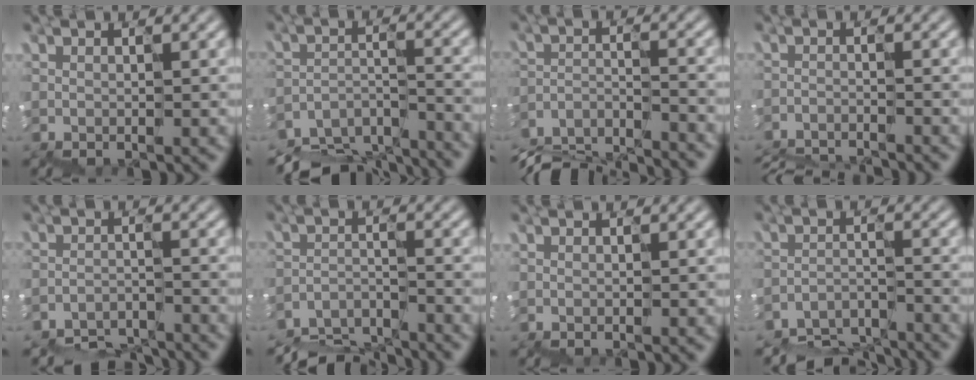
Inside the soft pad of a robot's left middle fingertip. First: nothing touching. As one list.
[{"total": 9.7, "force": [-9.5, 1.6, 0.8], "torque": [-0.031, -0.008, -0.143]}, {"total": 11.1, "force": [-10.9, 1.5, 1.2], "torque": [-0.036, -0.021, -0.169]}, {"total": 6.7, "force": [-6.6, 0.7, 1.2], "torque": [-0.013, -0.016, -0.089]}, {"total": 5.9, "force": [-5.8, 0.5, 0.3], "torque": [-0.014, -0.027, -0.098]}, {"total": 6.8, "force": [-6.8, 0.3, -0.2], "torque": [-0.016, -0.022, -0.119]}, {"total": 0.0}, {"total": 6.7, "force": [-6.7, 0.5, 0.0], "torque": [-0.014, -0.024, -0.113]}]